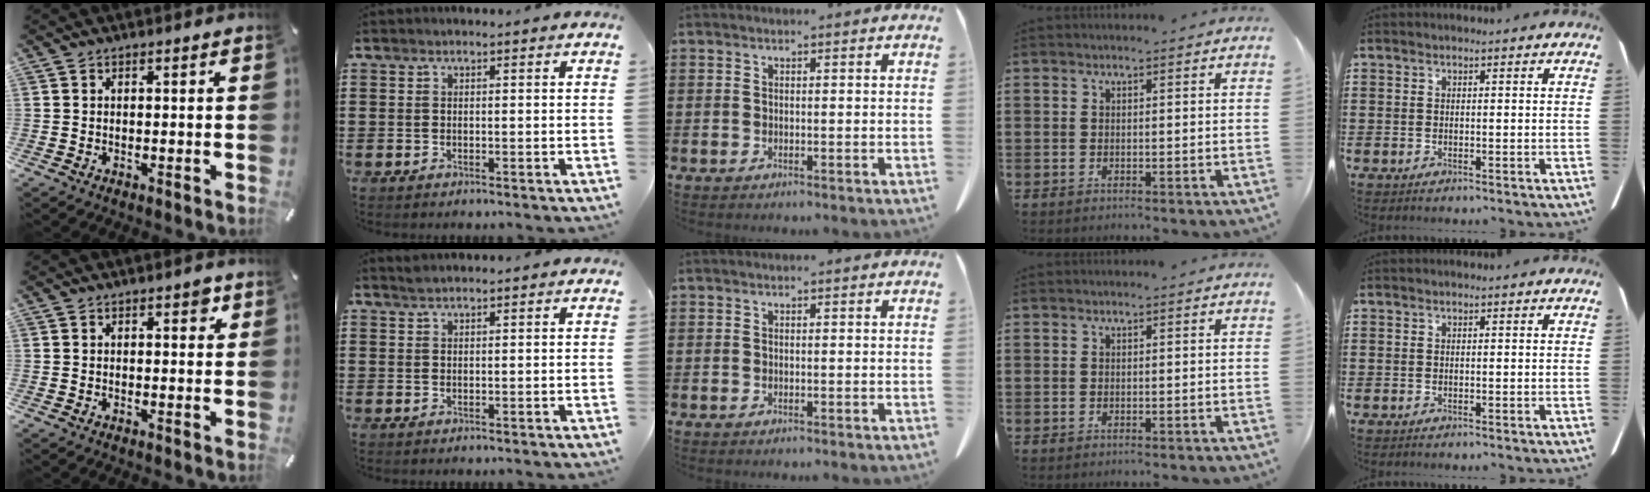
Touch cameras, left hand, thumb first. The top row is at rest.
{"thumb": {"total": 2.0, "force": [0.8, 1.1, 1.4], "torque": [-0.007, -0.004, 0.008]}, "index": {"total": 1.0, "force": [0.9, 0.0, 0.3], "torque": [-0.007, 0.000, 0.017]}}